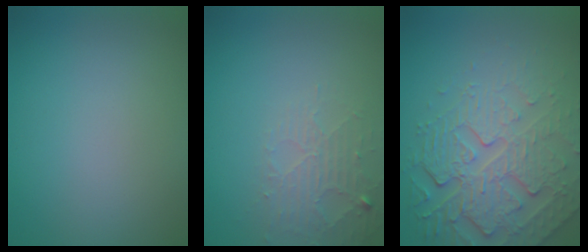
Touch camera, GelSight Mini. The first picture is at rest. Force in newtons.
{"total": 2.6, "press": 2.6, "slide": 0.4}
{"total": 5.5, "press": 4.8, "slide": 2.6}